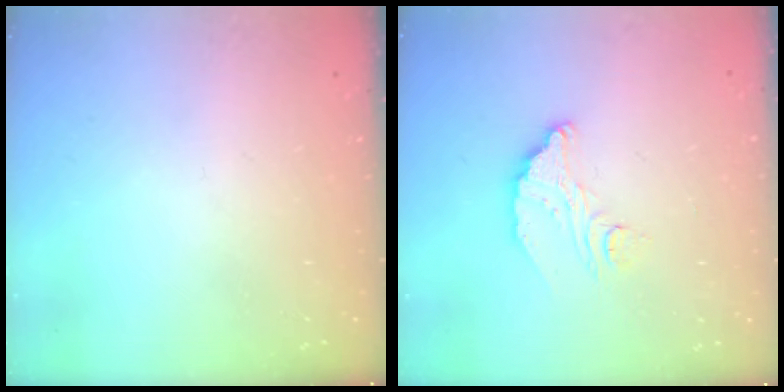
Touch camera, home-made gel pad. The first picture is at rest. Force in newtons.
{"total": 9.0, "press": 9.0, "slide": 0.7}